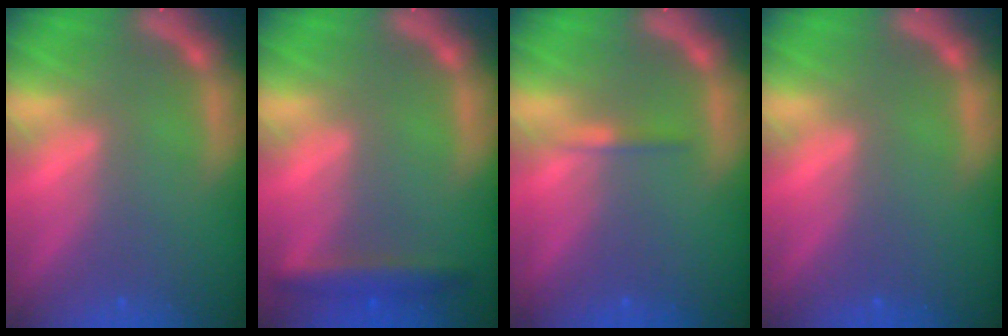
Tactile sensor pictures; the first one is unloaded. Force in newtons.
{"total": 2.9}
{"total": 0.9}
{"total": 0.0}